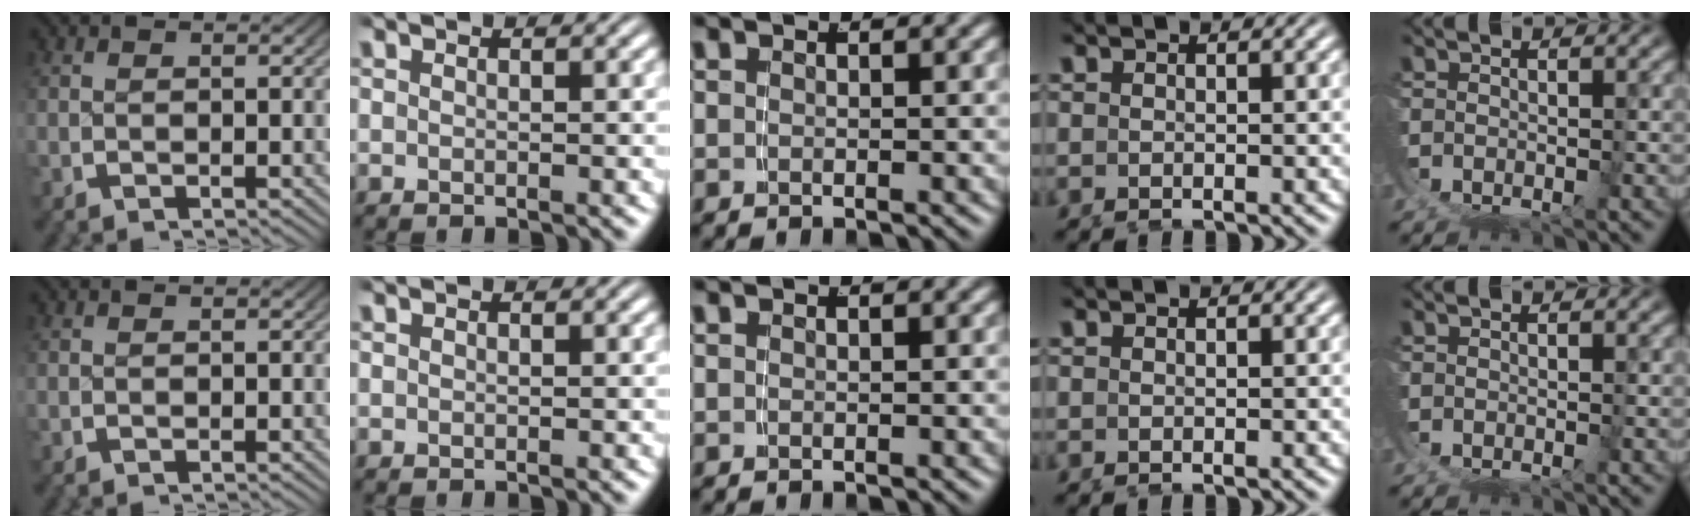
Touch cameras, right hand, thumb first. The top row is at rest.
{}